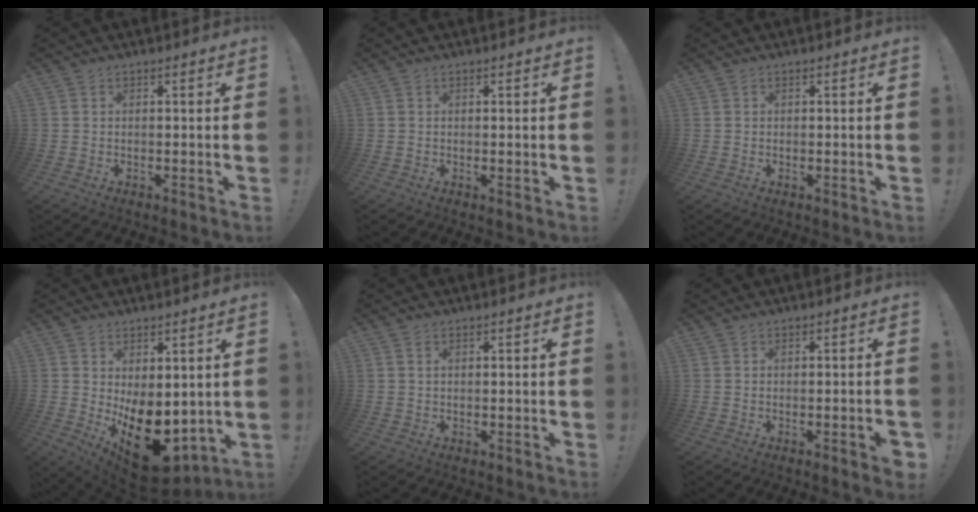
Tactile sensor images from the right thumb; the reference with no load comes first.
{"total": 0.8, "force": [0.2, -0.1, 0.8], "torque": [-0.015, 0.003, 0.003]}
{"total": 0.0}
{"total": 15.6, "force": [-4.1, 8.8, 12.3], "torque": [-0.159, 0.014, -0.045]}
{"total": 0.8, "force": [0.4, 0.1, 0.7], "torque": [-0.015, 0.001, 0.007]}
{"total": 2.8, "force": [-1.3, 0.1, 2.5], "torque": [-0.038, 0.000, -0.021]}